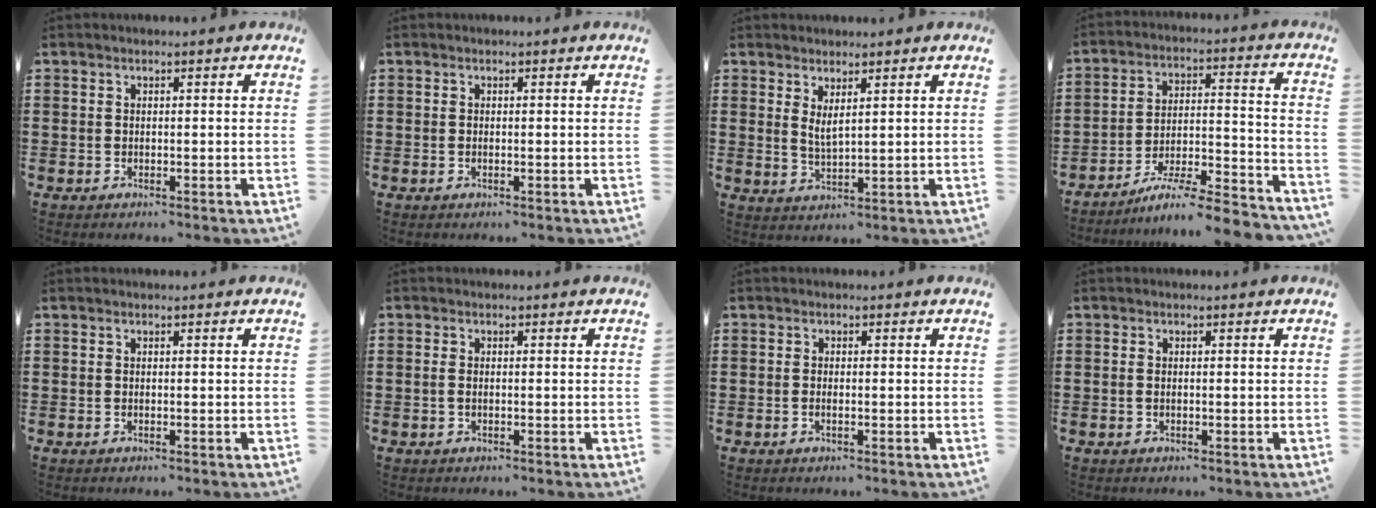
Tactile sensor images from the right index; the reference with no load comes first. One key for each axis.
{"total": 0.0}
{"total": 2.4, "fx": 1.7, "fy": 0.5, "fz": 1.7, "tx": -0.037, "ty": 0.002, "tz": 0.030}
{"total": 7.8, "fx": -6.9, "fy": -0.1, "fz": 3.7, "tx": -0.057, "ty": -0.006, "tz": -0.136}
{"total": 0.0}
{"total": 1.1, "fx": -0.2, "fy": 0.4, "fz": 1.0, "tx": -0.029, "ty": -0.003, "tz": -0.006}
{"total": 0.6, "fx": -0.3, "fy": 0.0, "fz": 0.6, "tx": -0.011, "ty": -0.004, "tz": -0.005}
{"total": 0.7, "fx": -0.1, "fy": 0.2, "fz": 0.7, "tx": -0.016, "ty": -0.002, "tz": -0.001}